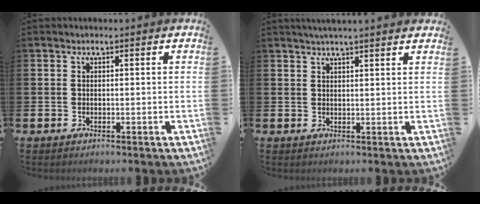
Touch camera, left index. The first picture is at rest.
{"total": 2.6, "force": [2.5, -0.3, 0.6], "torque": [-0.015, -0.007, 0.046]}